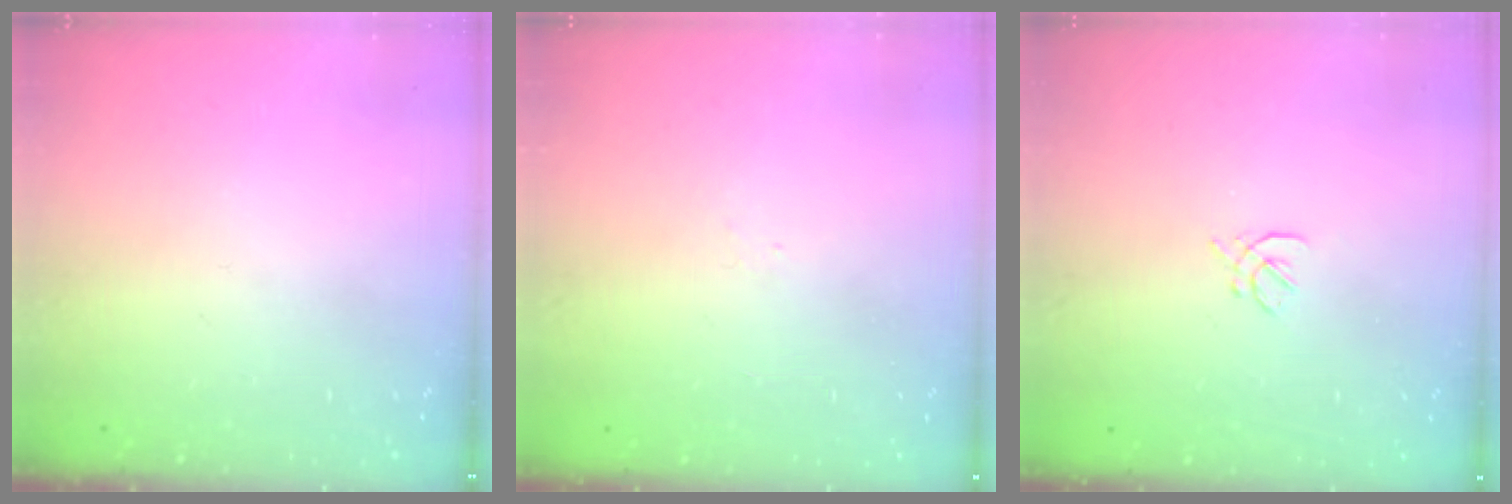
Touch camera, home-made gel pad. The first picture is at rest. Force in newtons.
{"total": 1.6, "press": 1.5, "slide": 0.4}
{"total": 2.1, "press": 2.0, "slide": 0.7}